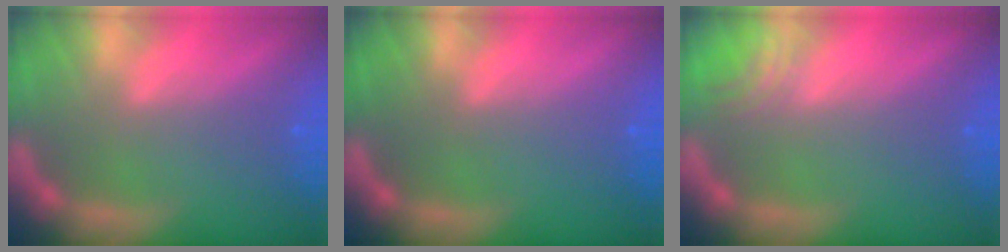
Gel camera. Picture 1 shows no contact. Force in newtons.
{"total": 0.0}
{"total": 2.0}